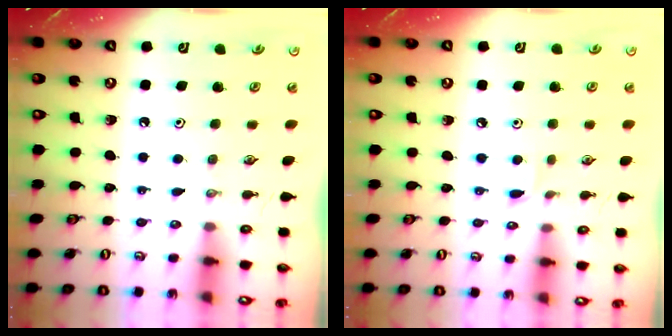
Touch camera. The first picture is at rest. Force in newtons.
{"total": 2.4, "press": 2.4, "slide": 0.4}